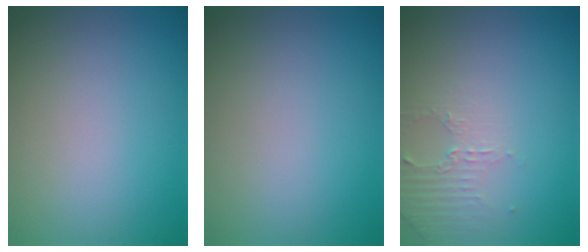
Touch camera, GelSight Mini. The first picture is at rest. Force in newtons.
{"total": 0.0}
{"total": 2.2, "press": 2.1, "slide": 0.6}